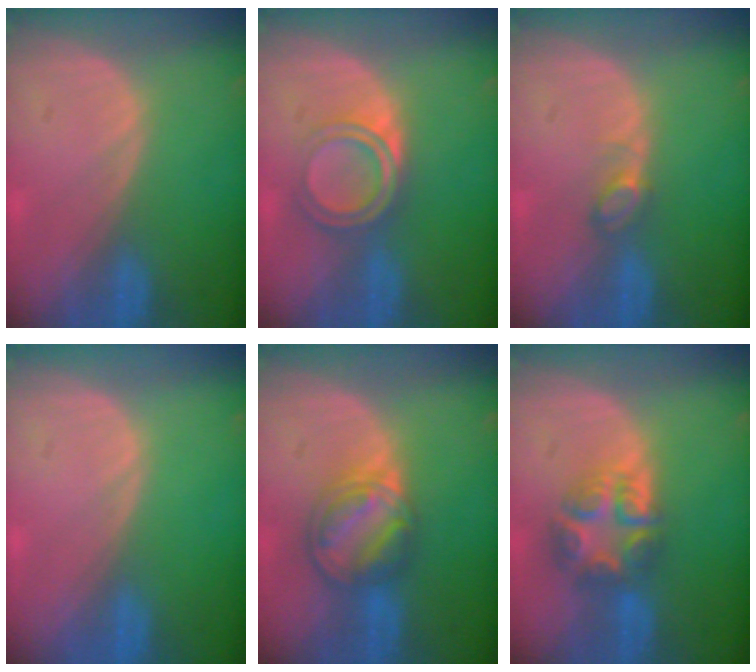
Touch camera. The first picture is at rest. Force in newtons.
{"total": 5.1, "press": 4.8, "slide": 1.7}
{"total": 2.2, "press": 2.2, "slide": 0.3}
{"total": 0.0}
{"total": 7.7, "press": 6.8, "slide": 3.6}
{"total": 7.6, "press": 6.6, "slide": 3.8}